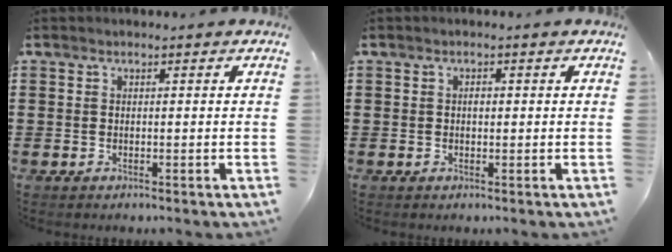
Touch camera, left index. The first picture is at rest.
{"total": 0.9, "force": [0.0, 0.5, 0.8], "torque": [-0.017, 0.001, 0.000]}